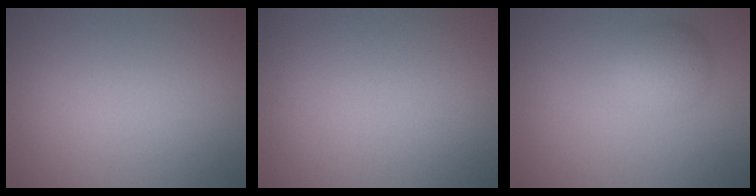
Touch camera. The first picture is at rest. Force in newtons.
{"total": 0.0}
{"total": 2.5, "press": 2.5, "slide": 0.2}